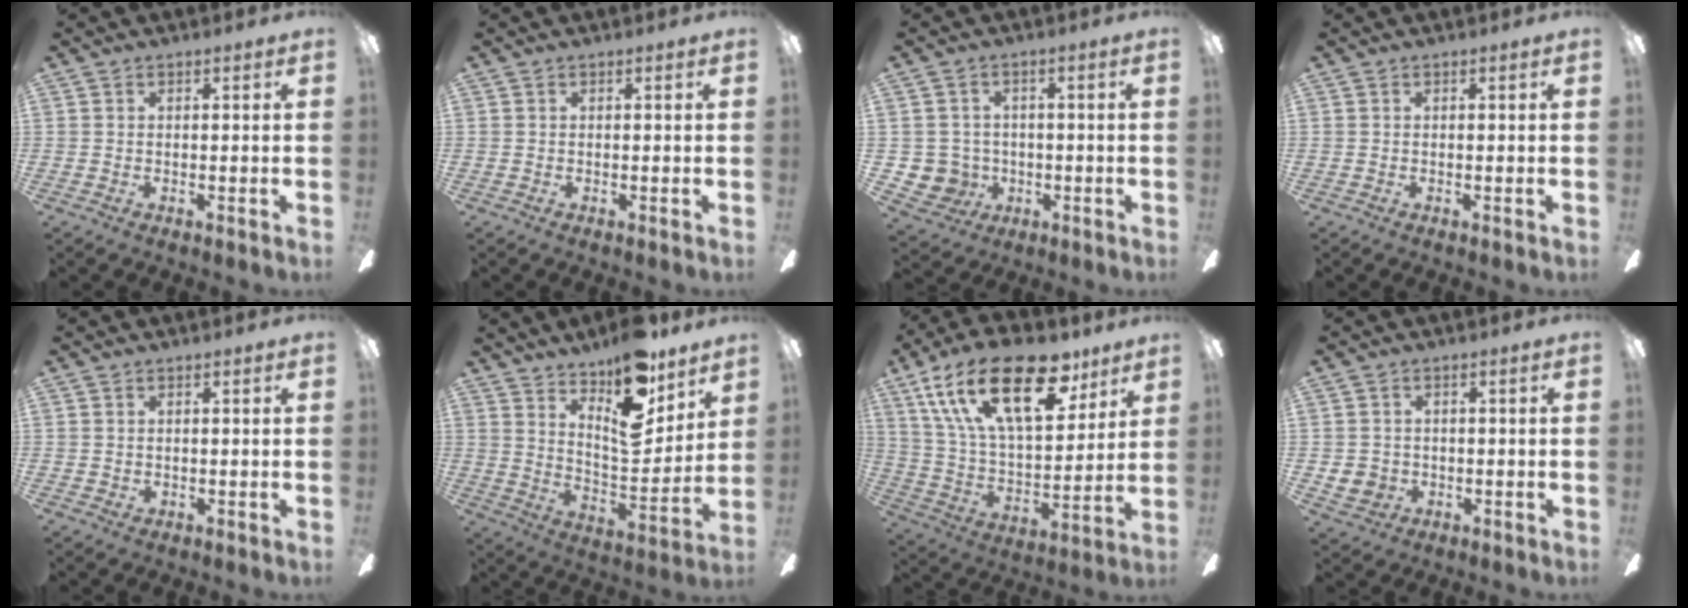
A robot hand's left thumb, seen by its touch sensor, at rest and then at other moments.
{"total": 0.0}
{"total": 5.6, "force": [0.0, 5.5, 0.6], "torque": [-0.034, -0.002, 0.005]}
{"total": 0.0}
{"total": 0.8, "force": [0.5, 0.6, 0.1], "torque": [-0.002, 0.003, 0.009]}
{"total": 15.4, "force": [11.4, 5.8, 8.6], "torque": [-0.119, -0.080, 0.196]}
{"total": 27.1, "force": [14.8, 12.9, 18.8], "torque": [-0.339, -0.069, 0.254]}
{"total": 3.6, "force": [-0.3, 3.5, 0.8], "torque": [-0.025, 0.005, -0.003]}